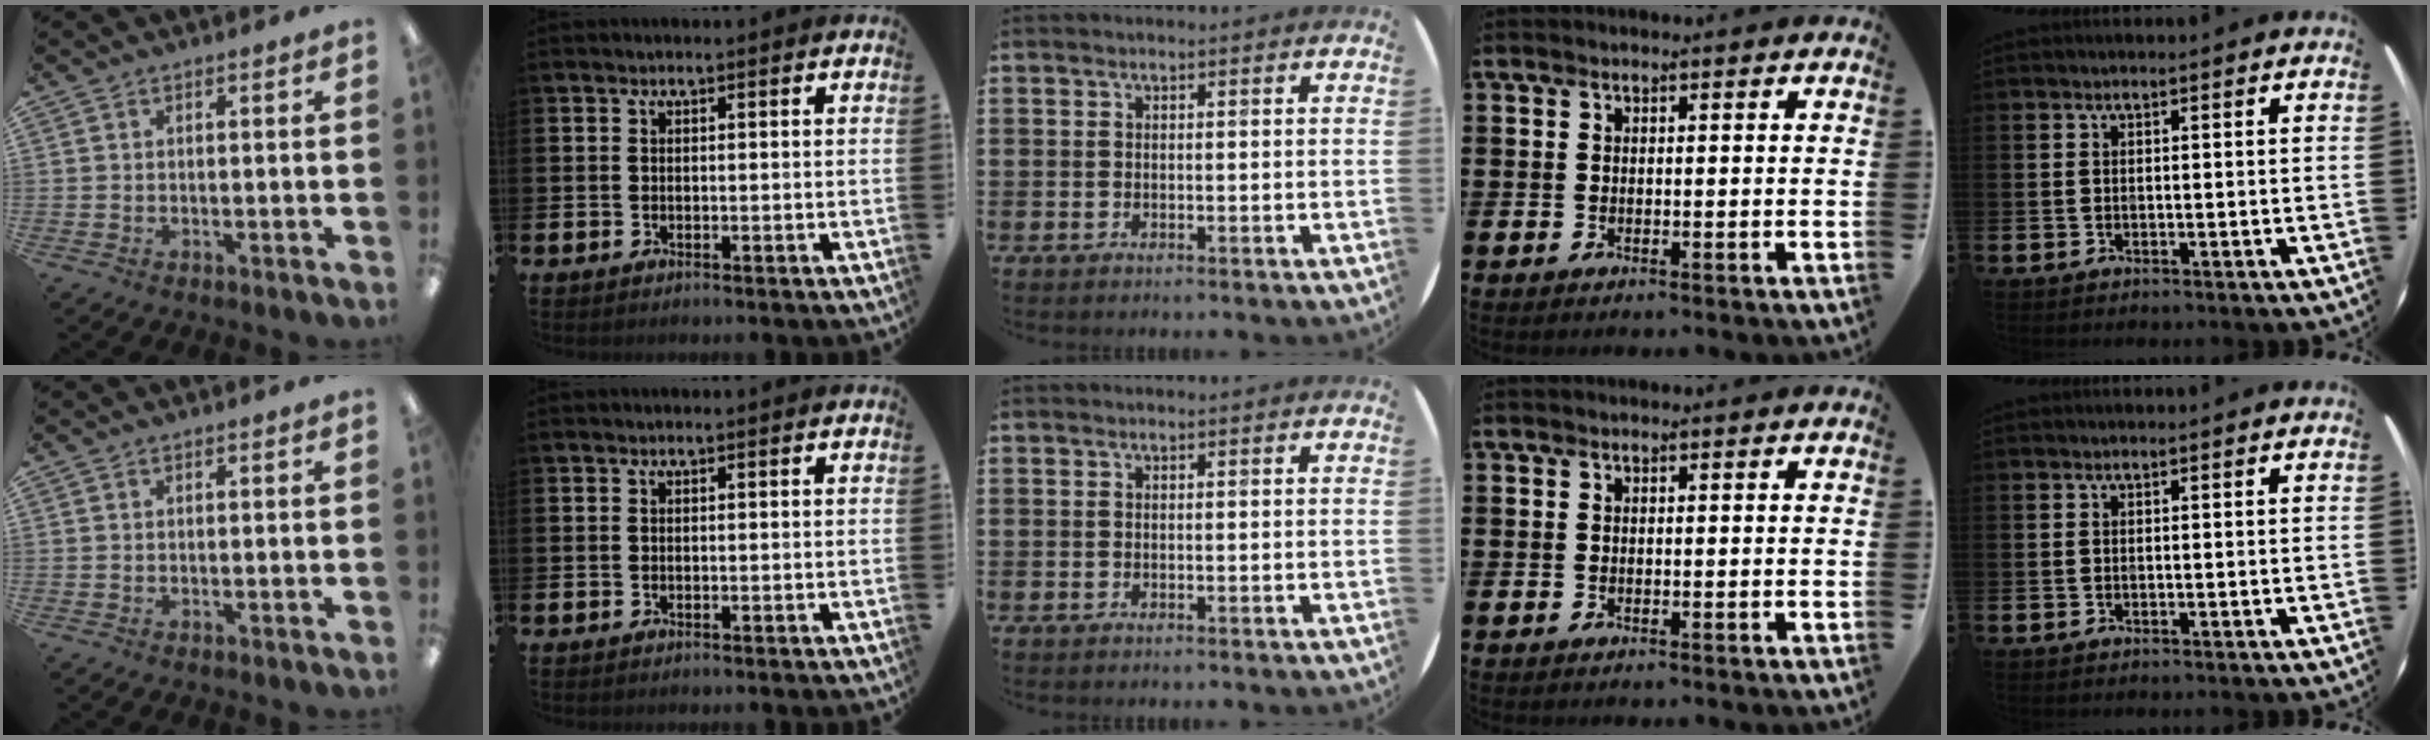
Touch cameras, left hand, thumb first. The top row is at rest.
{}